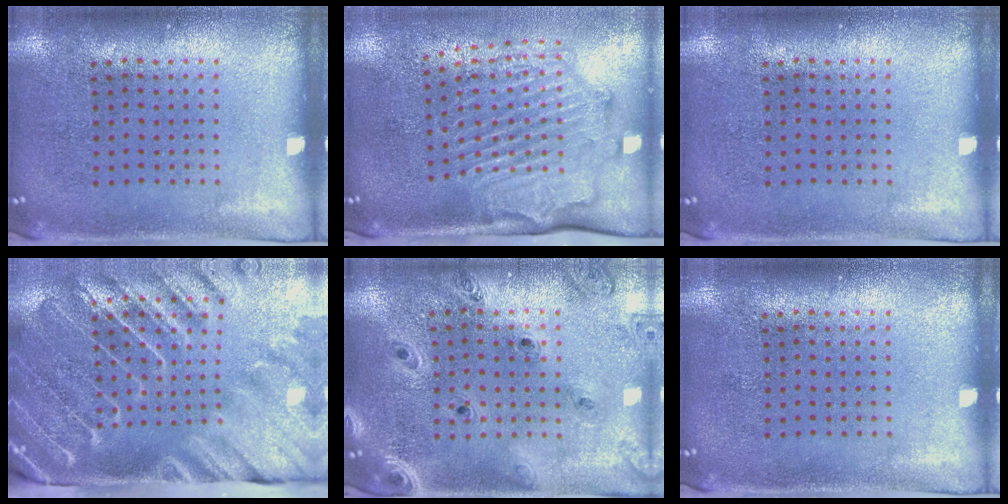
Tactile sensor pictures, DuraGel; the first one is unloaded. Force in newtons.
{"total": 2.1, "press": 2.0, "slide": 0.4}
{"total": 0.0}
{"total": 4.1, "press": 3.3, "slide": 2.4}
{"total": 1.3, "press": 1.3, "slide": 0.2}
{"total": 0.0}